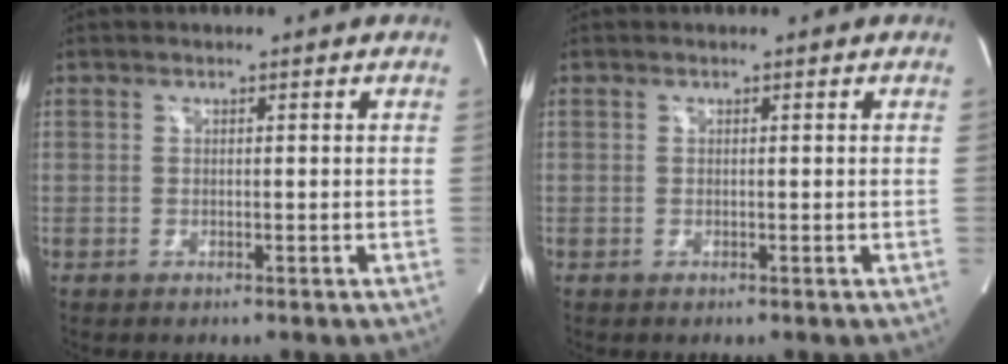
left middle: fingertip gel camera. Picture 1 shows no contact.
{"total": 0.0}